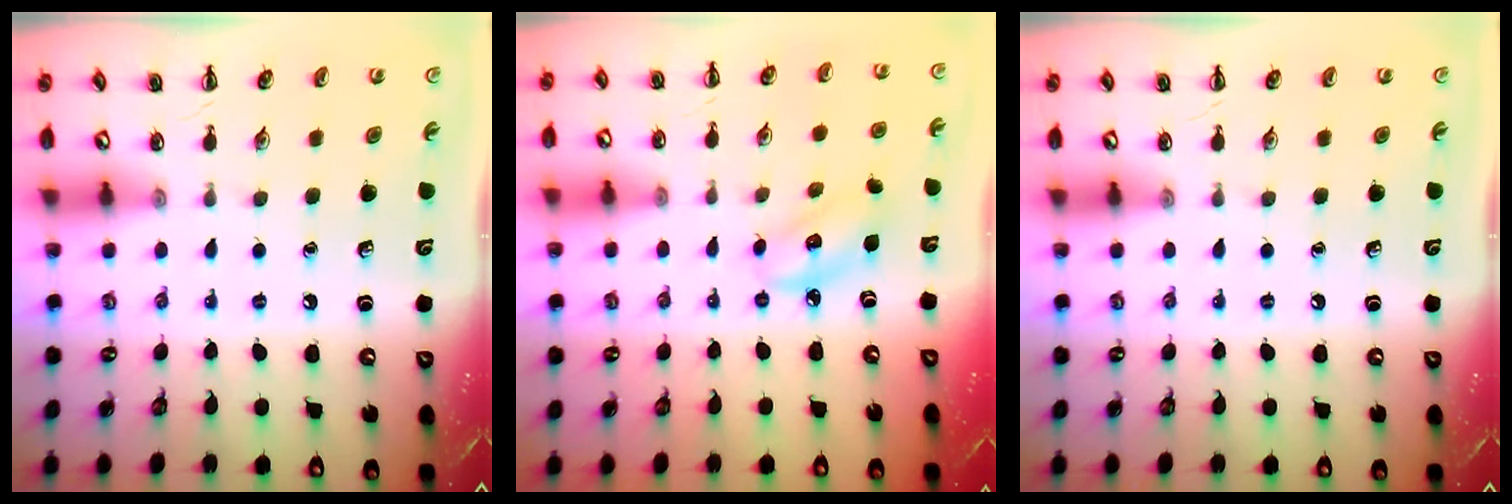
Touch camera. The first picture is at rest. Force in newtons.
{"total": 4.0, "press": 3.9, "slide": 0.5}
{"total": 0.0}